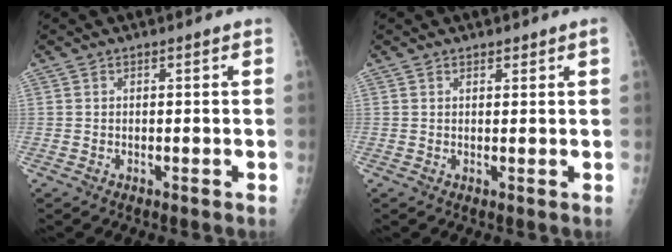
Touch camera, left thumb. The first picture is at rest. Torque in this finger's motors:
{"motor_torque": [-0.05, 0.12, -0.24, -0.12, -0.01]}